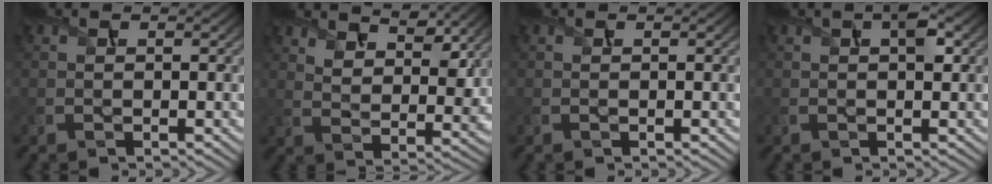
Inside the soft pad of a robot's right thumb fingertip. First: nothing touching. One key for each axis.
{"total": 7.9, "fx": 6.0, "fy": 3.2, "fz": 4.0, "tx": -0.078, "ty": -0.010, "tz": 0.103}
{"total": 0.0}
{"total": 2.2, "fx": 0.7, "fy": 0.7, "fz": 1.9, "tx": -0.033, "ty": 0.007, "tz": 0.011}